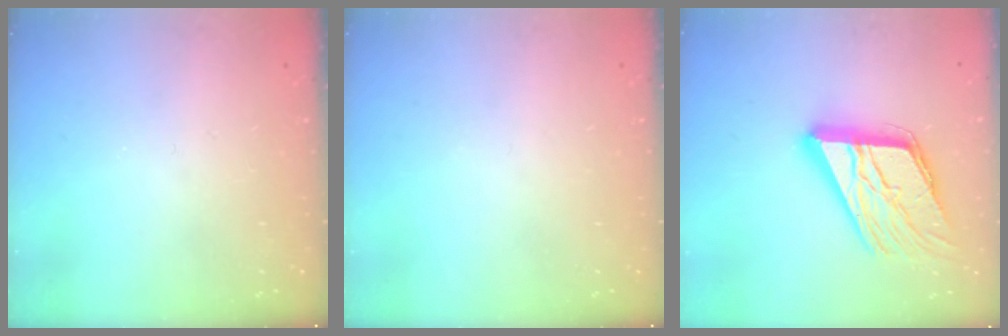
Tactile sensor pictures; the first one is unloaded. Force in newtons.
{"total": 0.0}
{"total": 19.6, "press": 19.5, "slide": 1.9}